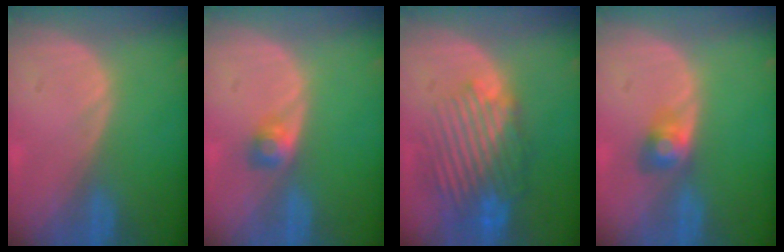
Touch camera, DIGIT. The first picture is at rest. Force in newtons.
{"total": 2.5, "press": 2.3, "slide": 1.0}
{"total": 10.2, "press": 9.1, "slide": 4.7}
{"total": 2.9, "press": 2.9, "slide": 0.0}